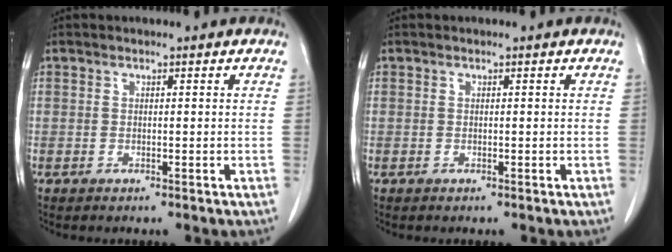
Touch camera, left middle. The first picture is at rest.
{"total": 0.0}